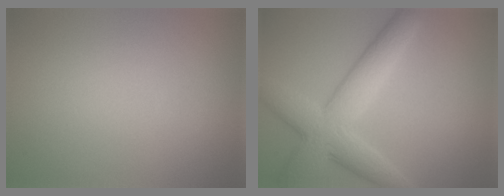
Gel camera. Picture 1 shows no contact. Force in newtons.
{"total": 6.8, "press": 6.8, "slide": 0.1}